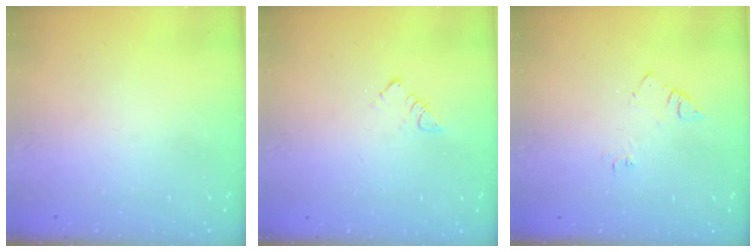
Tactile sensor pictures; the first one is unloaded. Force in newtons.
{"total": 3.7, "press": 3.7, "slide": 0.2}
{"total": 6.3, "press": 6.3, "slide": 0.8}